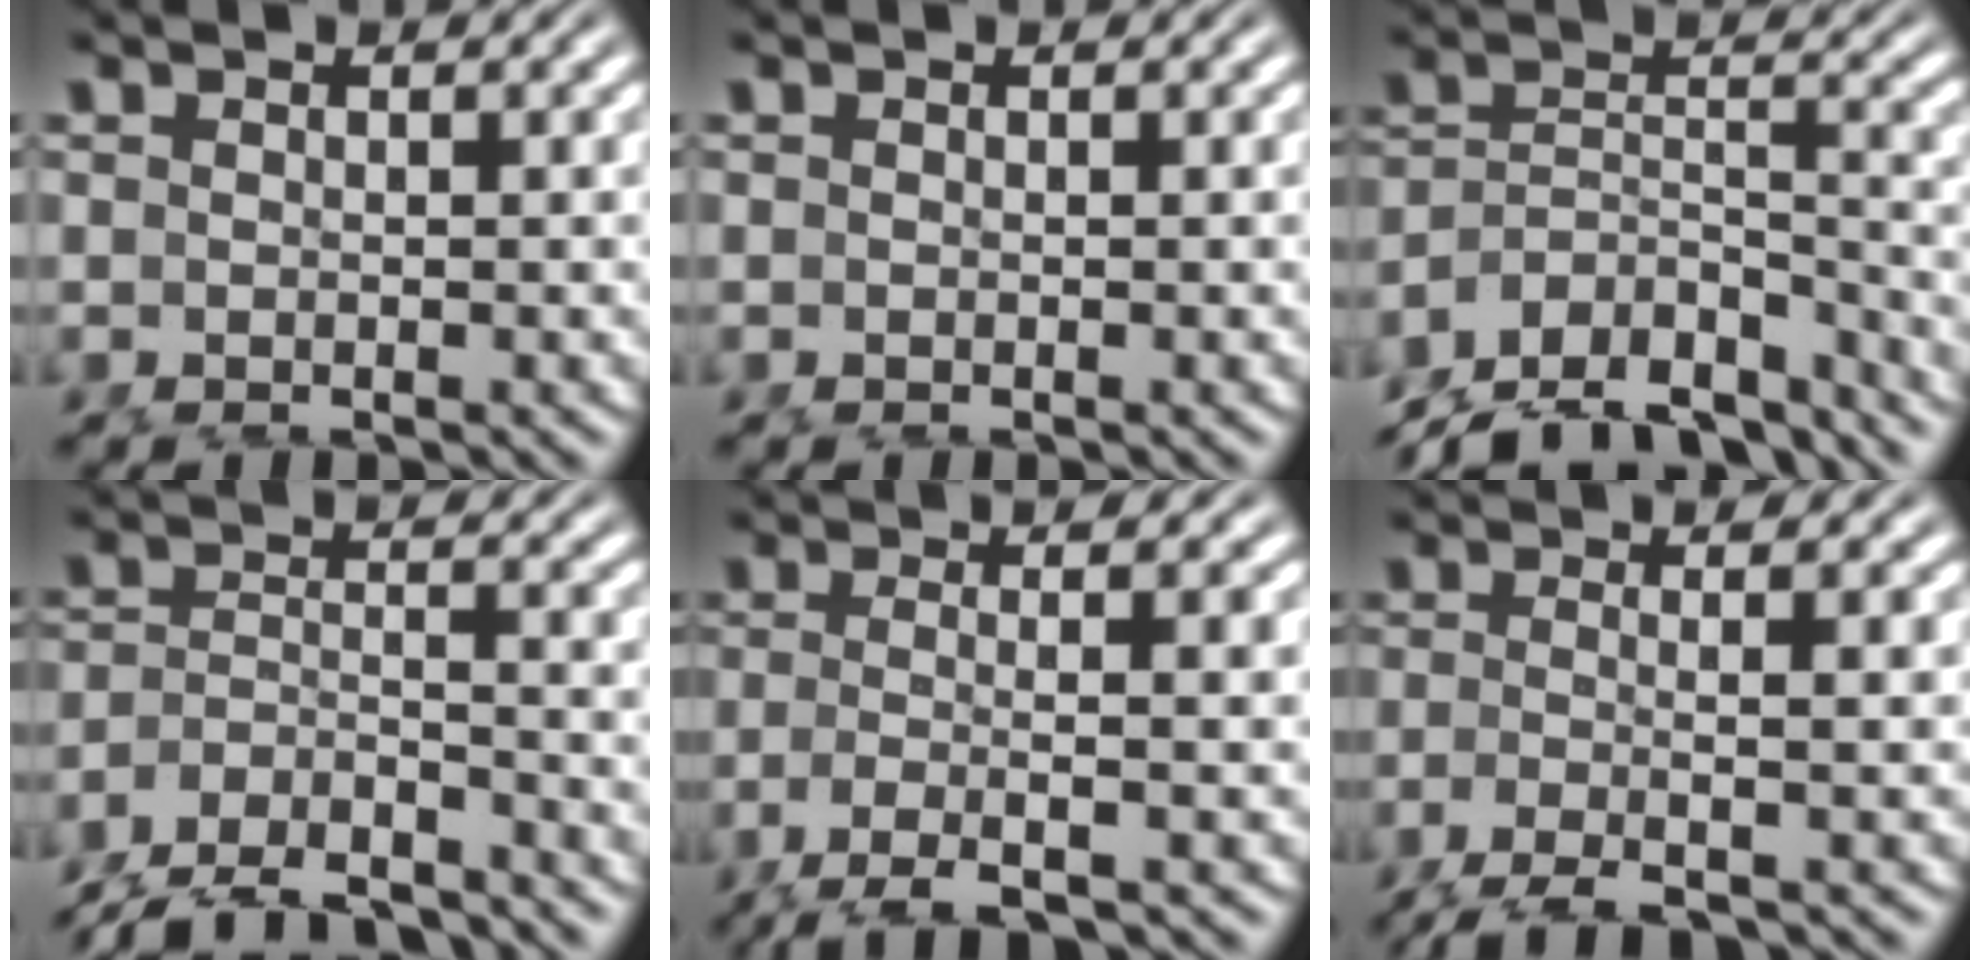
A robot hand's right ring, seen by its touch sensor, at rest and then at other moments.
{"total": 0.0}
{"total": 11.9, "force": [-9.0, 6.2, 4.6], "torque": [-0.090, -0.049, -0.136]}
{"total": 8.5, "force": [-7.0, 4.0, 2.8], "torque": [-0.045, -0.021, -0.117]}
{"total": 5.2, "force": [-2.6, 0.3, 4.4], "torque": [-0.086, -0.023, -0.026]}
{"total": 4.7, "force": [-3.2, 0.2, 3.4], "torque": [-0.065, -0.021, -0.038]}